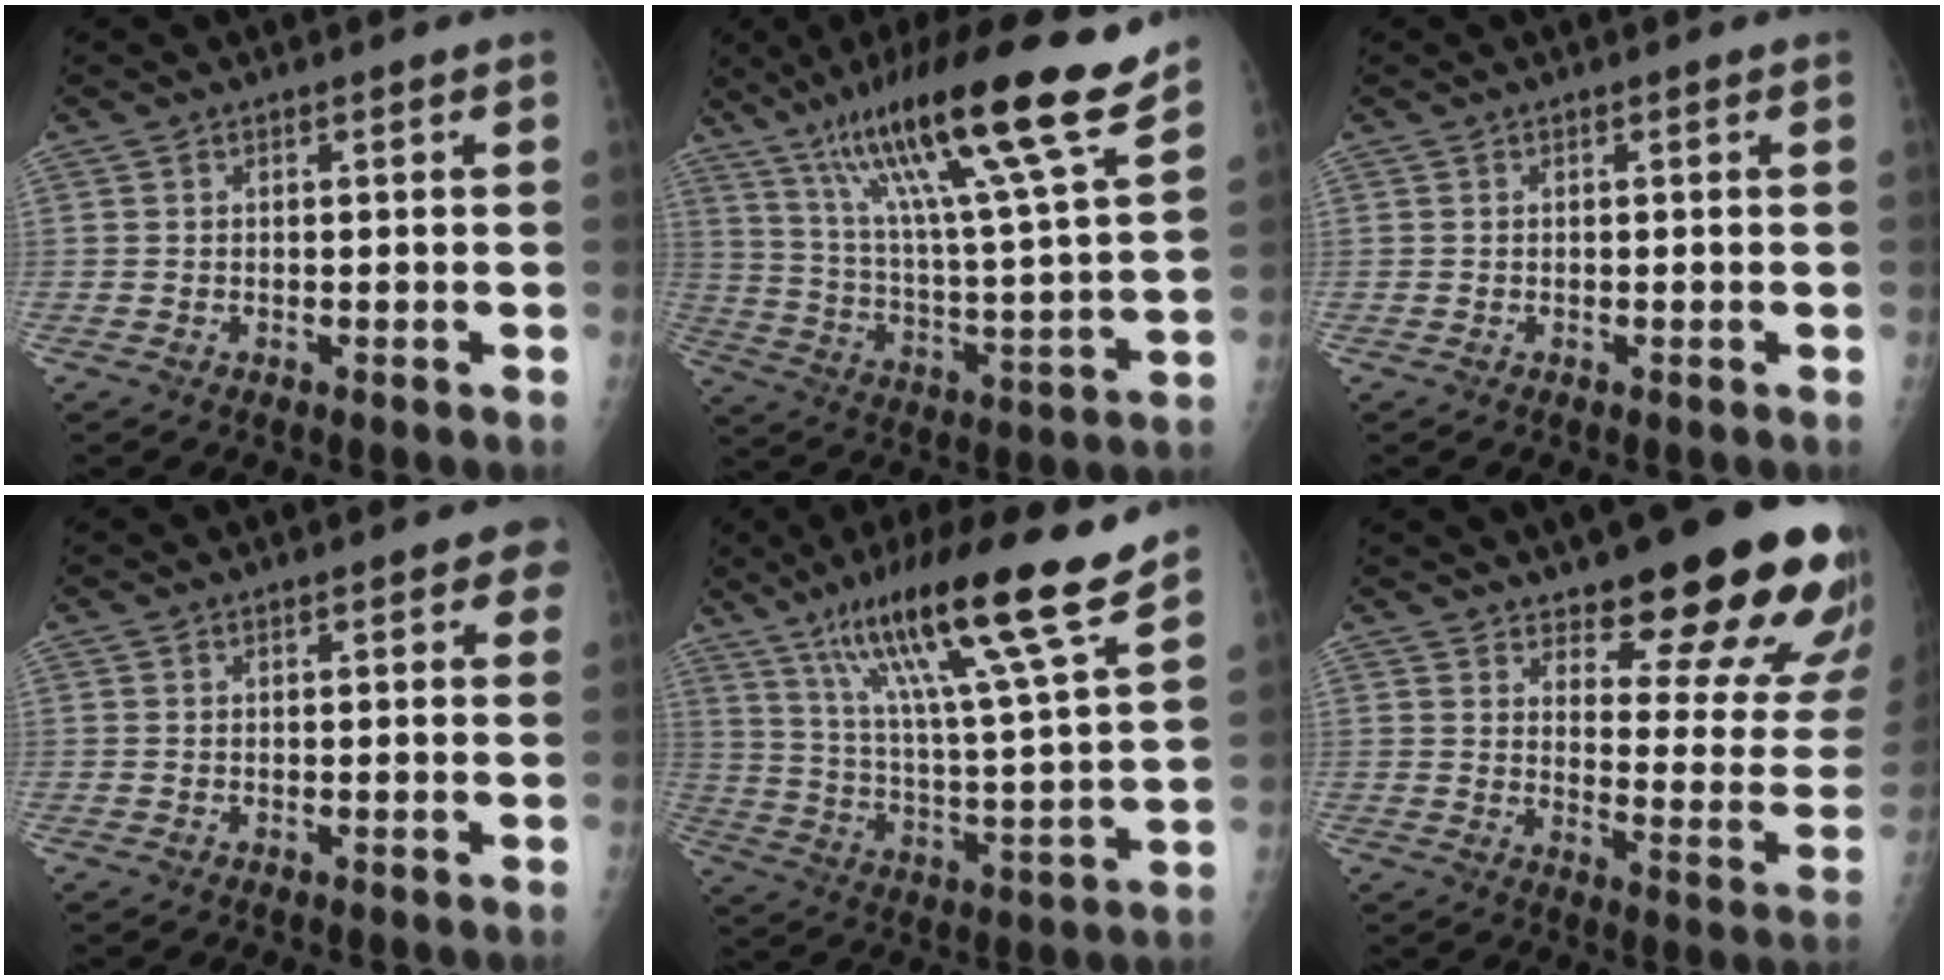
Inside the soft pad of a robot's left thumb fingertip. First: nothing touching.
{"total": 23.8, "force": [15.8, 1.9, 17.8], "torque": [-0.281, -0.053, 0.268]}
{"total": 0.0}
{"total": 2.1, "force": [1.1, 1.1, 1.5], "torque": [0.001, 0.001, 0.008]}
{"total": 21.2, "force": [14.3, 1.0, 15.7], "torque": [-0.246, -0.057, 0.242]}
{"total": 21.3, "force": [15.2, 5.9, 13.7], "torque": [-0.138, -0.100, 0.198]}